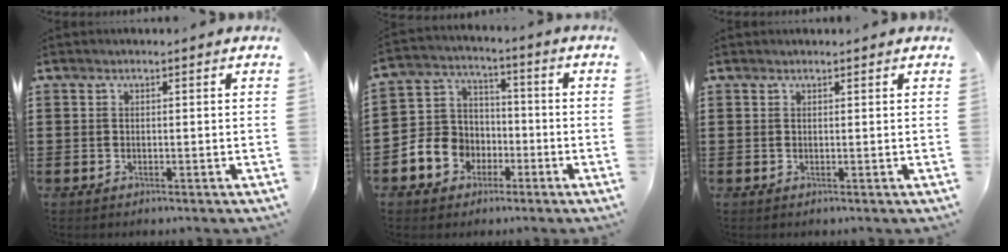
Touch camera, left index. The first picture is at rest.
{"total": 7.2, "force": [-2.8, 6.5, 1.6], "torque": [-0.071, 0.011, -0.058]}
{"total": 0.0}